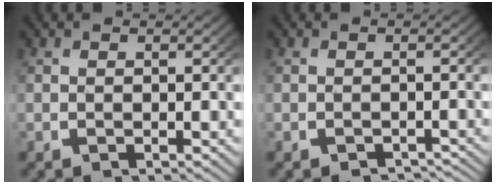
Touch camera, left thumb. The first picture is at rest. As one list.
[{"total": 2.8, "force": [-2.7, 0.5, 0.5], "torque": [-0.004, -0.007, -0.039]}]